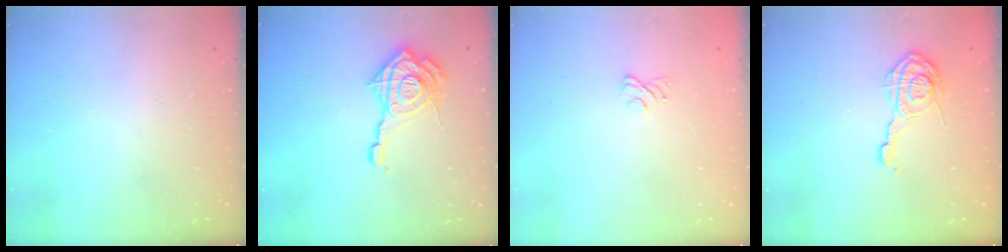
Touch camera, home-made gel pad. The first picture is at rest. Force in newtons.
{"total": 16.9, "press": 16.8, "slide": 1.7}
{"total": 3.5, "press": 3.3, "slide": 1.2}
{"total": 12.7, "press": 12.7, "slide": 1.0}